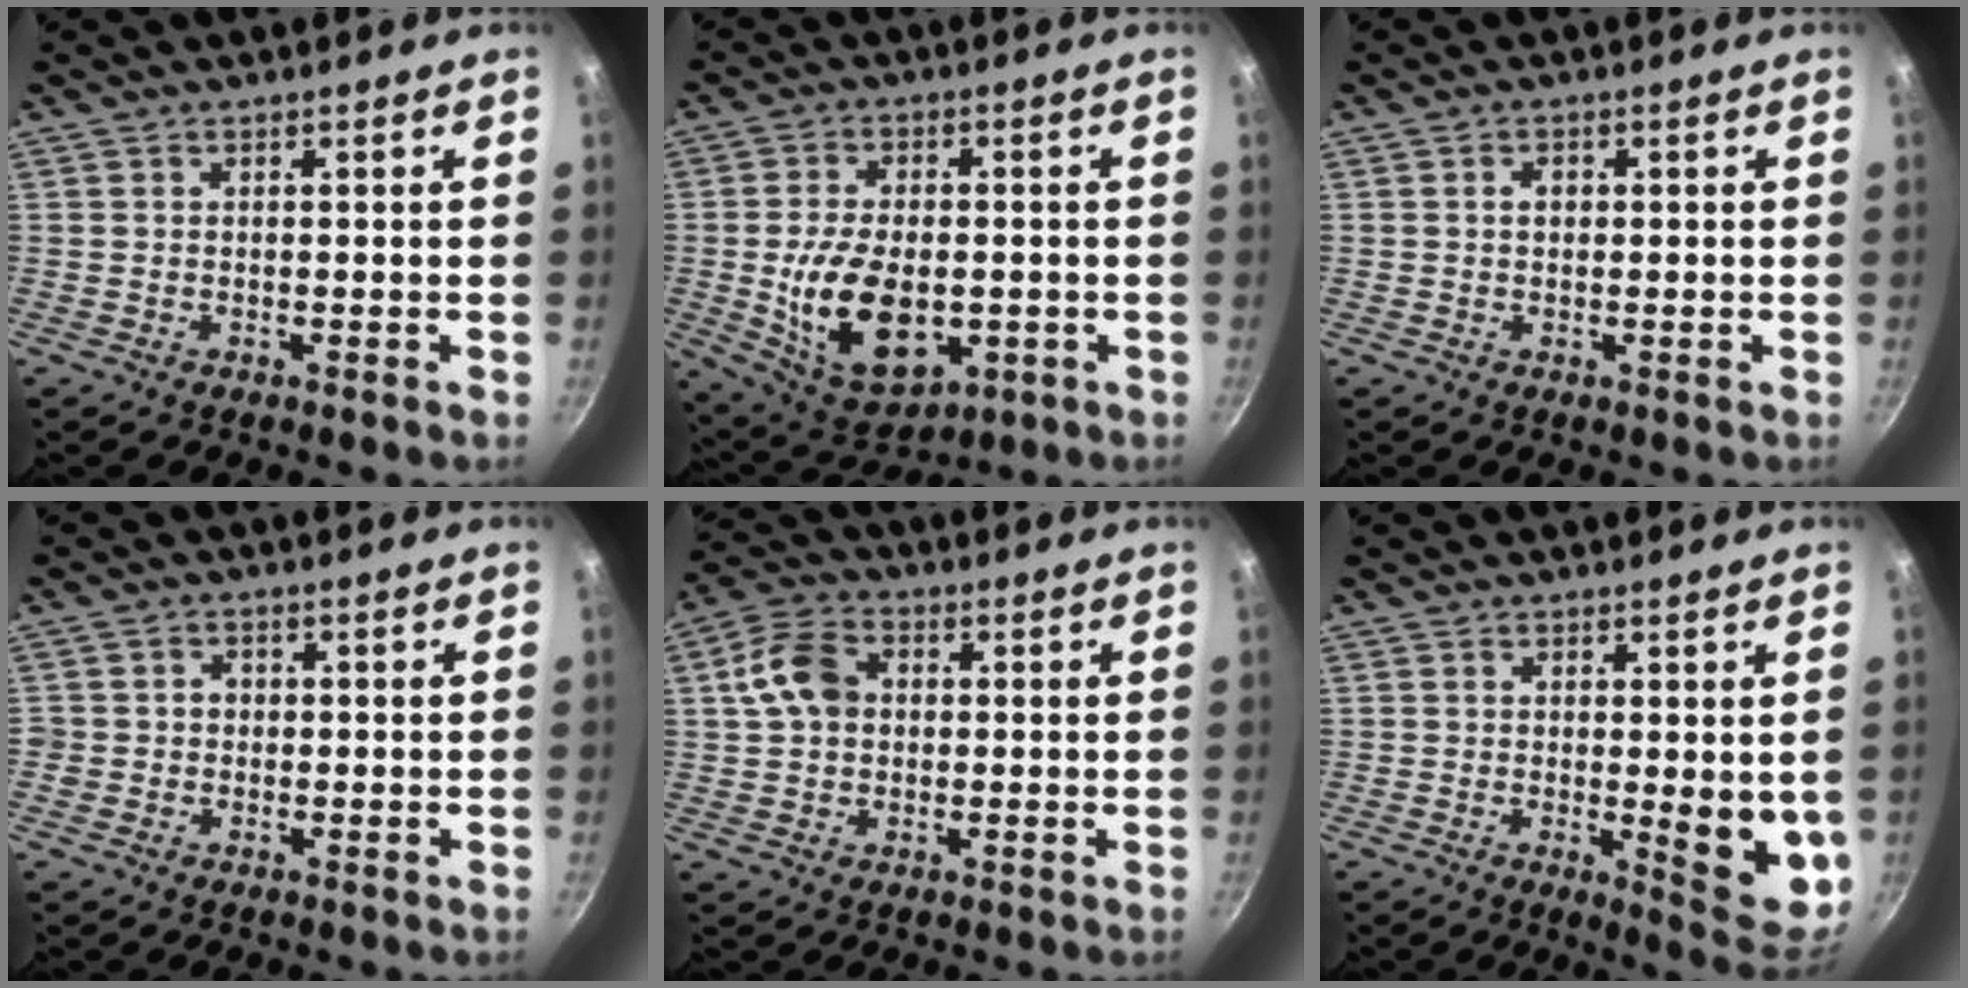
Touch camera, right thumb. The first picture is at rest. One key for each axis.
{"total": 15.6, "fx": -2.3, "fy": 9.3, "fz": 12.3, "tx": -0.198, "ty": -0.004, "tz": -0.023}
{"total": 1.7, "fx": 0.2, "fy": 1.3, "fz": 1.1, "tx": -0.012, "ty": 0.004, "tz": 0.004}
{"total": 2.4, "fx": -0.4, "fy": 2.2, "fz": 0.8, "tx": -0.001, "ty": 0.005, "tz": -0.012}
{"total": 8.4, "fx": 1.1, "fy": 6.3, "fz": 5.5, "tx": -0.091, "ty": 0.018, "tz": 0.008}
{"total": 9.3, "fx": 0.0, "fy": 3.2, "fz": 8.8, "tx": -0.090, "ty": -0.022, "tz": 0.005}